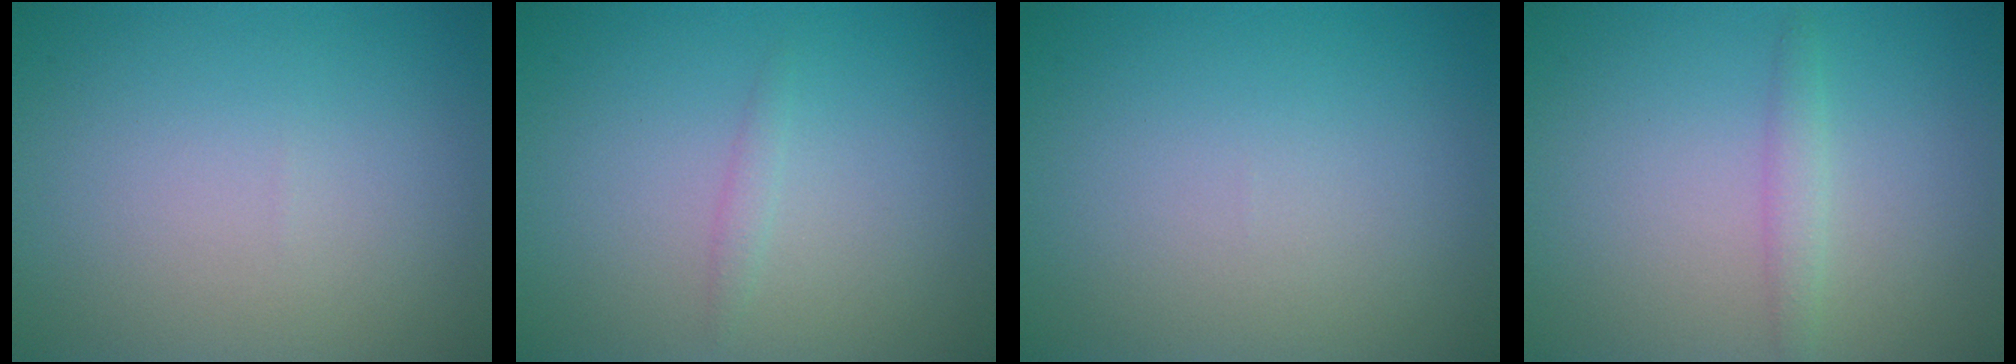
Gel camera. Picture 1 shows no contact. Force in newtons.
{"total": 0.7, "press": 0.7, "slide": 0.0}
{"total": 0.0}
{"total": 1.3, "press": 1.3, "slide": 0.1}